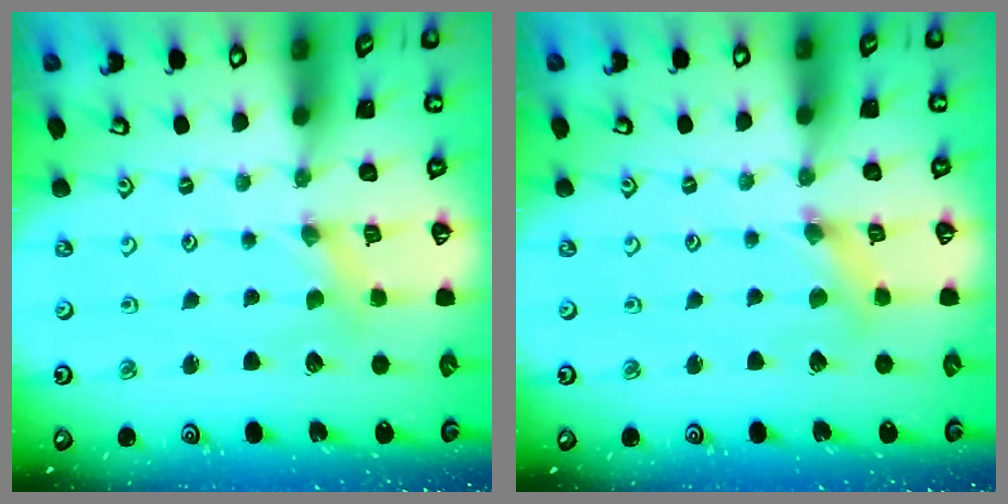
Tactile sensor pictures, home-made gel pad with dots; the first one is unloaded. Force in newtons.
{"total": 3.4, "press": 3.4, "slide": 0.3}